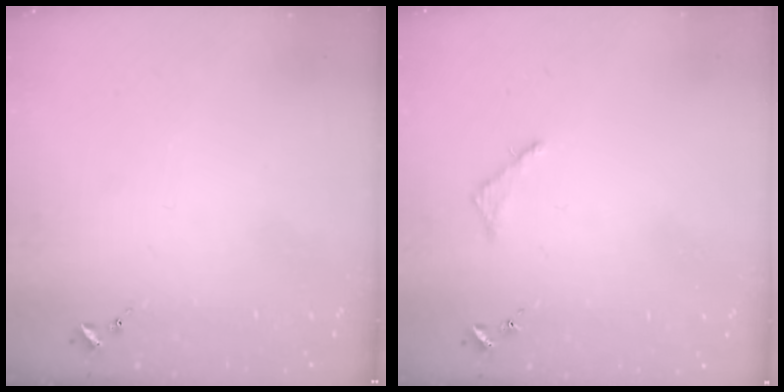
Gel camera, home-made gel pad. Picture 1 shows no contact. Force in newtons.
{"total": 2.8, "press": 2.7, "slide": 0.3}